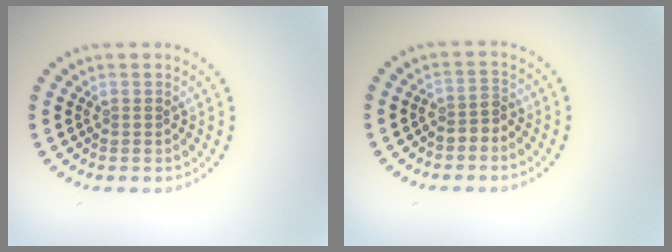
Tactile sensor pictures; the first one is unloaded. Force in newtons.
{"total": 1.5, "press": 1.3, "slide": 0.8}